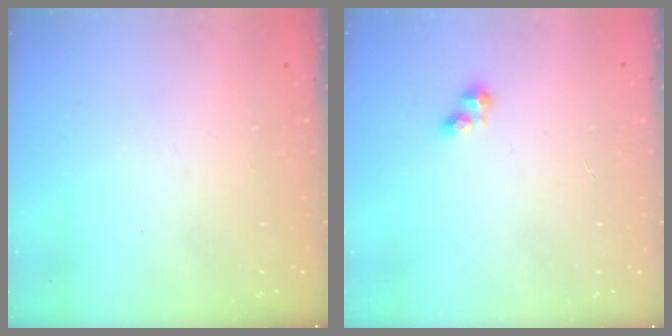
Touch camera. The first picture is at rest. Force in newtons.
{"total": 2.6, "press": 2.6, "slide": 0.2}